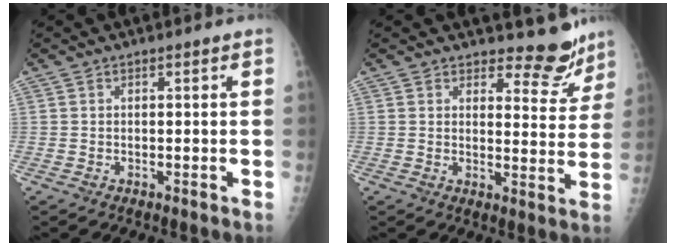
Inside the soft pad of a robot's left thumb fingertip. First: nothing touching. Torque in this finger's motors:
{"motor_torque": [-0.04, -0.03, -0.09, -0.32, 0.04]}